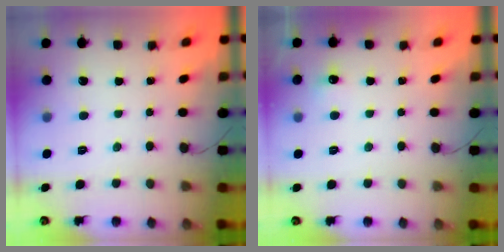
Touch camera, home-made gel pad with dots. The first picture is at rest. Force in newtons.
{"total": 3.6, "press": 3.5, "slide": 0.9}